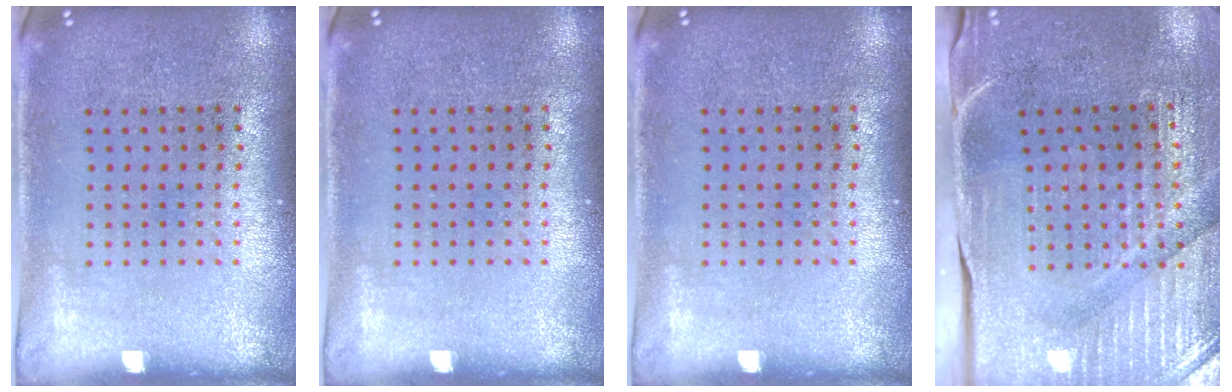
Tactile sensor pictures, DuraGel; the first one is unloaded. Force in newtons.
{"total": 0.0}
{"total": 0.0}
{"total": 3.9, "press": 3.6, "slide": 1.4}